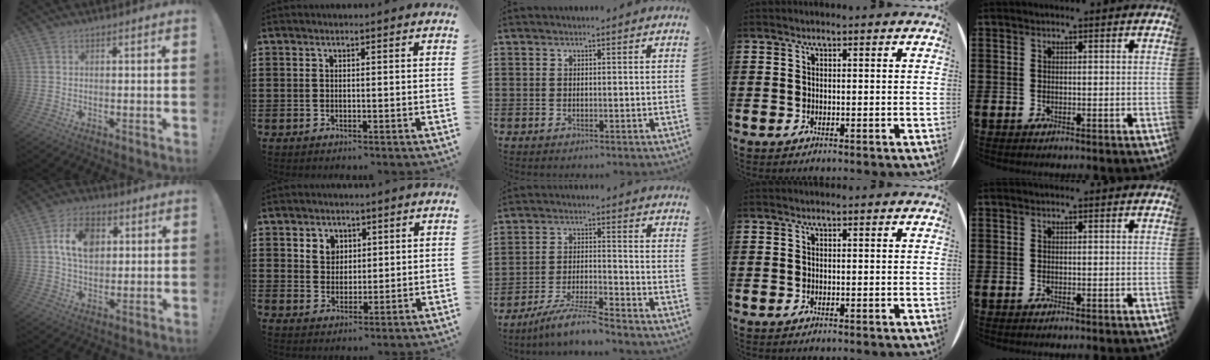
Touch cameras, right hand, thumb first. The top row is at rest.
{"thumb": {"total": 11.5, "force": [2.9, 7.9, 7.8], "torque": [-0.135, 0.010, 0.054]}, "index": {"total": 3.5, "force": [1.8, 3.0, 0.5], "torque": [-0.024, 0.013, 0.032]}, "middle": {"total": 6.5, "force": [-5.8, -0.2, 2.8], "torque": [-0.064, -0.014, -0.112]}}